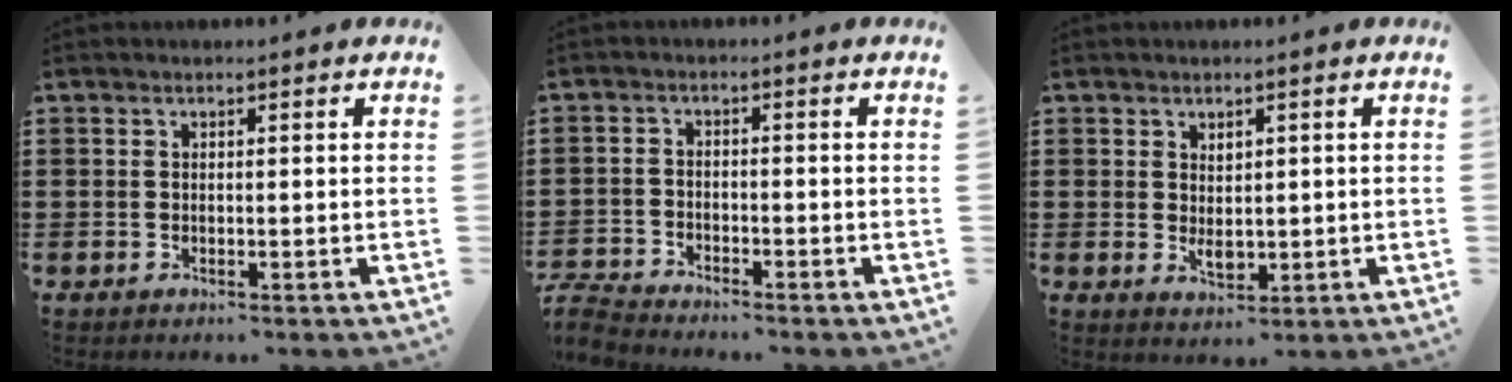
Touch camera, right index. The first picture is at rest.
{"total": 3.4, "force": [-3.4, 0.2, 0.3], "torque": [-0.022, -0.004, -0.075]}
{"total": 2.4, "force": [0.2, 1.6, 1.8], "torque": [-0.028, -0.003, 0.004]}